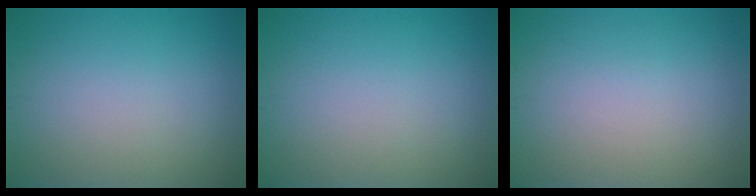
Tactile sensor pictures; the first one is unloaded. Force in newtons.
{"total": 0.0}
{"total": 0.0}